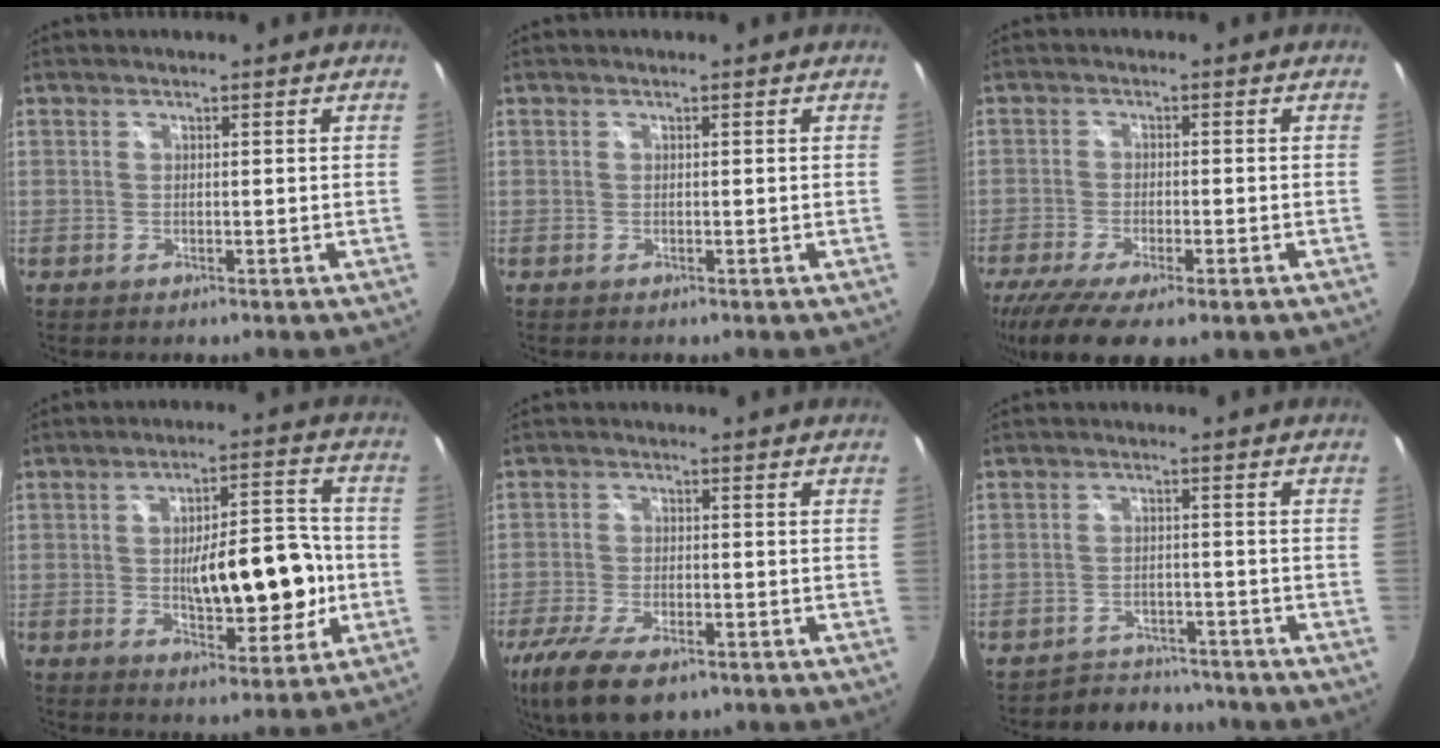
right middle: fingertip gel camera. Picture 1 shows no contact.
{"total": 0.0}
{"total": 12.1, "force": [-8.0, 3.5, 8.3], "torque": [-0.181, -0.055, -0.133]}
{"total": 14.2, "force": [-1.6, 5.5, 12.9], "torque": [-0.193, 0.013, -0.012]}
{"total": 12.7, "force": [-8.1, 5.2, 8.3], "torque": [-0.193, -0.041, -0.142]}
{"total": 6.5, "force": [-6.0, 2.6, 0.2], "torque": [-0.013, 0.013, -0.085]}